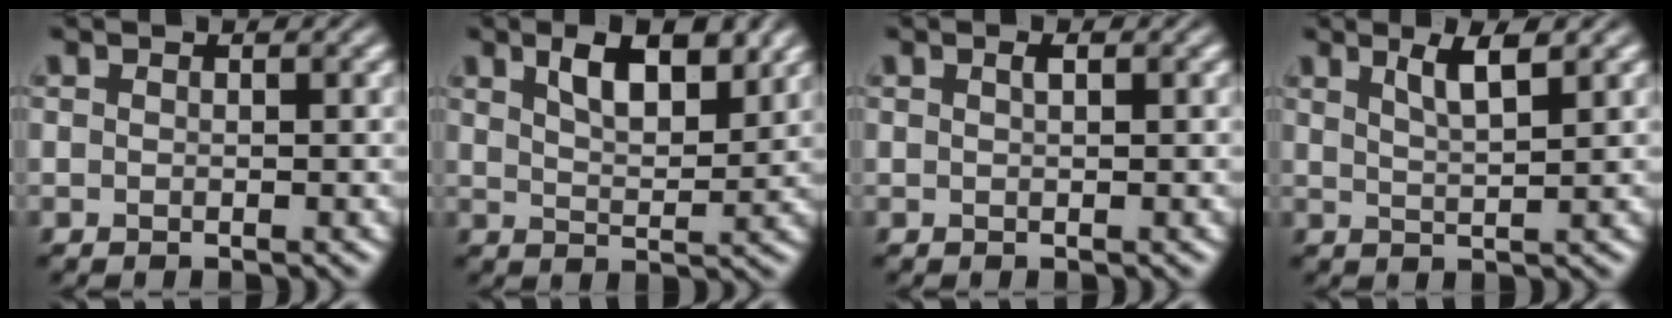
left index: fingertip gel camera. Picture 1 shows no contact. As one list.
[{"total": 5.2, "force": [3.0, 1.9, 3.7], "torque": [-0.061, 0.001, 0.050]}, {"total": 0.7, "force": [0.3, 0.2, 0.6], "torque": [-0.011, 0.003, 0.005]}, {"total": 3.1, "force": [1.8, 0.7, 2.4], "torque": [-0.032, 0.002, 0.031]}]